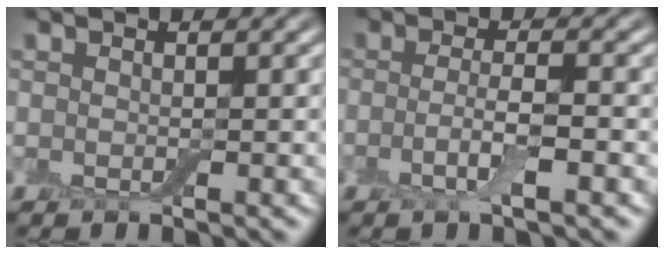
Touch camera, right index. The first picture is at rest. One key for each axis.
{"total": 3.0, "fx": -1.0, "fy": 0.6, "fz": 2.8, "tx": -0.054, "ty": 0.002, "tz": -0.025}